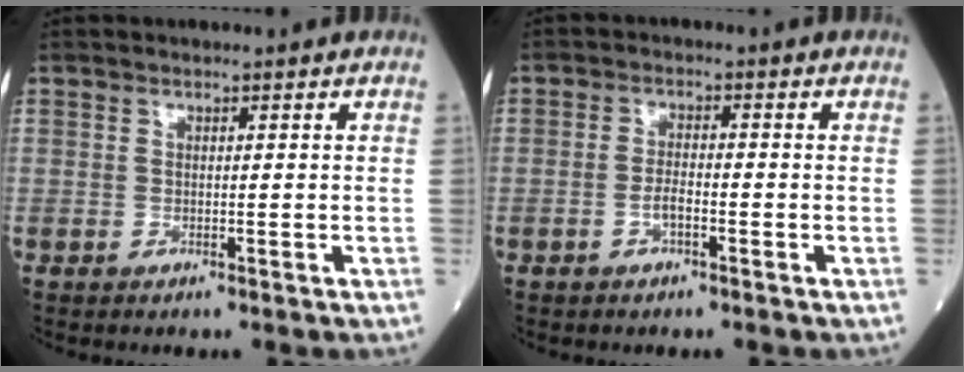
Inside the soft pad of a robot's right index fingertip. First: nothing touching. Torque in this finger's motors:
{"motor_torque": [-0.17, -0.07, 0.04, 0.02]}